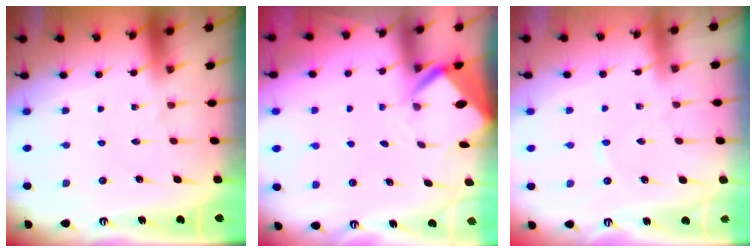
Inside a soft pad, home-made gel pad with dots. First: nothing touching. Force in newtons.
{"total": 3.9, "press": 3.9, "slide": 0.2}
{"total": 1.7, "press": 1.7, "slide": 0.3}